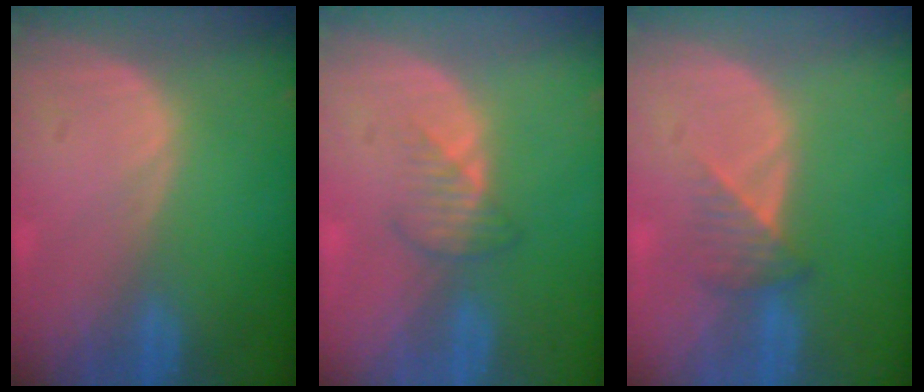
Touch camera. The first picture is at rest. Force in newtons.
{"total": 2.8, "press": 2.7, "slide": 0.8}
{"total": 3.3, "press": 2.9, "slide": 1.5}